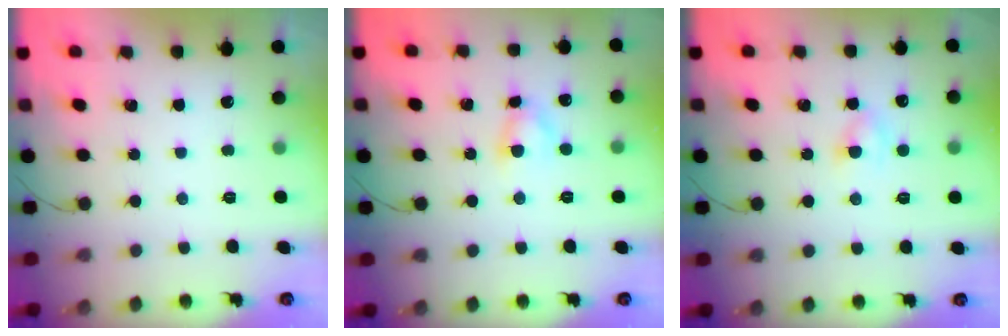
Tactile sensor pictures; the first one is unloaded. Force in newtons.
{"total": 3.4, "press": 3.1, "slide": 1.2}
{"total": 2.6, "press": 2.3, "slide": 1.1}